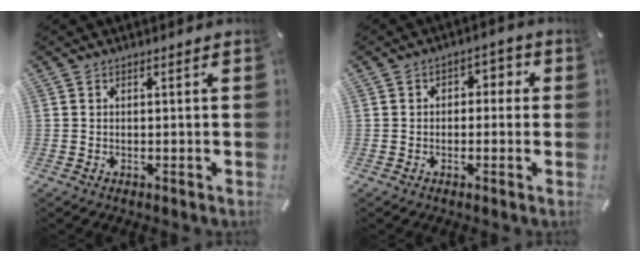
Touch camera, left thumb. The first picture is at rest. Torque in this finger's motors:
{"motor_torque": [0.07, 0.04, -0.12, 0.20, 0.02]}